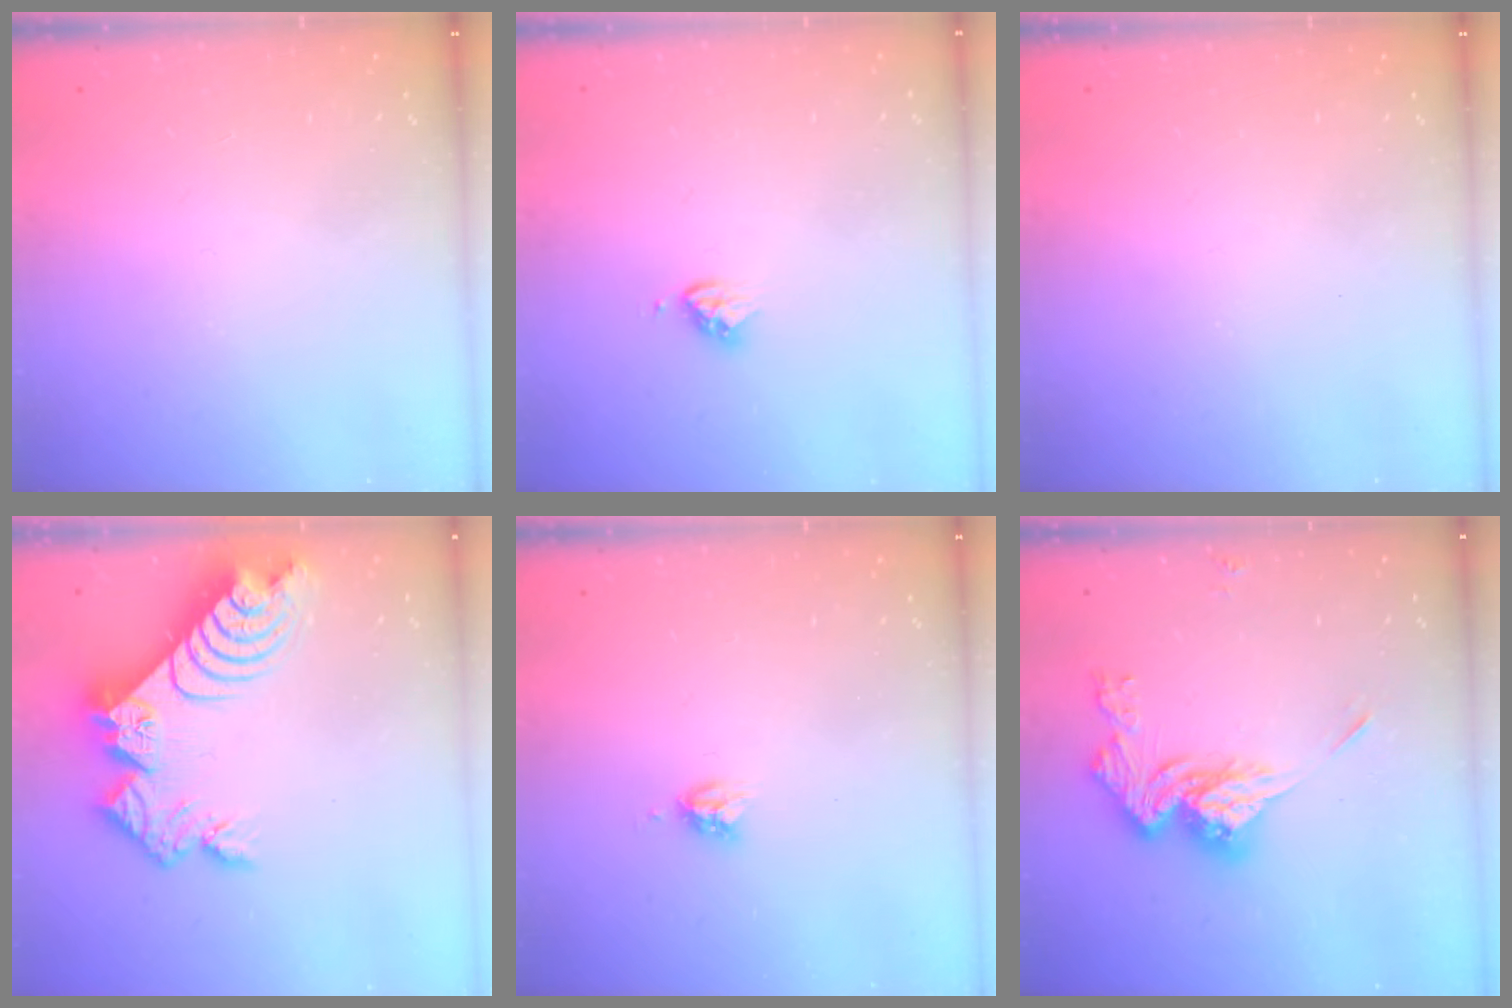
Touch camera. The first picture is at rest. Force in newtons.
{"total": 3.6, "press": 3.5, "slide": 0.7}
{"total": 0.0}
{"total": 15.0, "press": 15.0, "slide": 1.4}
{"total": 4.2, "press": 4.2, "slide": 0.1}
{"total": 14.5, "press": 14.5, "slide": 0.8}